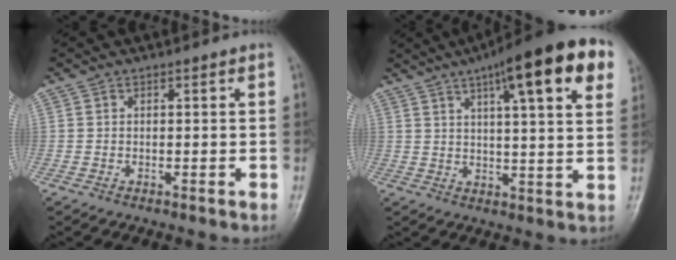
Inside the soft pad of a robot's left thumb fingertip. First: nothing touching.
{"total": 18.9, "force": [9.1, 4.3, 16.0], "torque": [-0.209, -0.001, 0.123]}